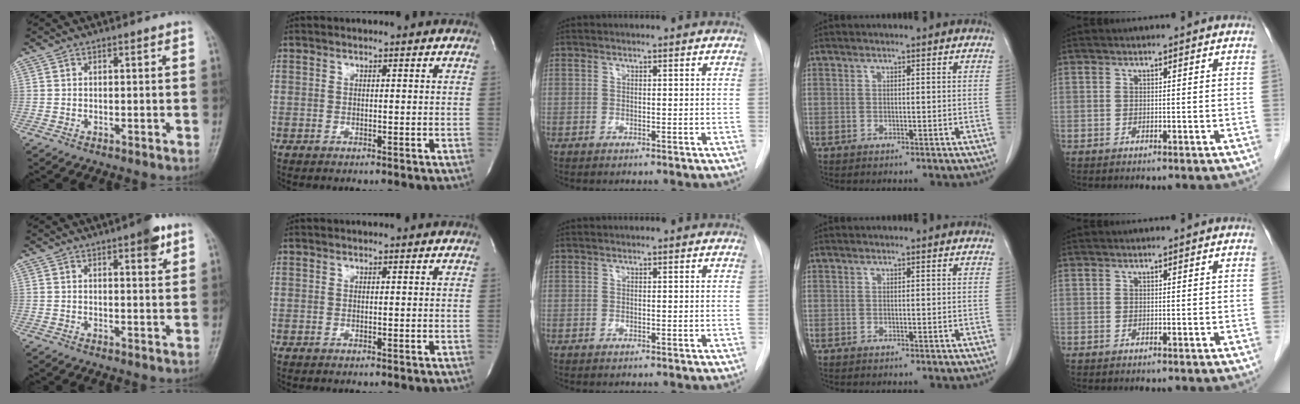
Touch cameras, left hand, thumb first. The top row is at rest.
{"thumb": {"total": 5.2, "force": [3.0, 1.5, 3.9], "torque": [-0.043, -0.012, 0.035]}}